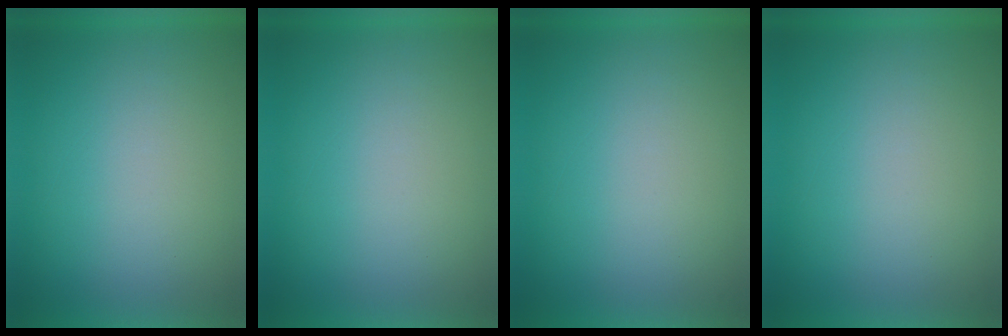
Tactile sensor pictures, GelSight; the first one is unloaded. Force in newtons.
{"total": 0.0}
{"total": 1.0}
{"total": 0.0}